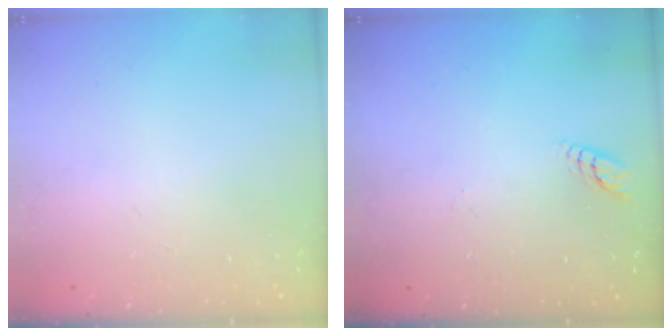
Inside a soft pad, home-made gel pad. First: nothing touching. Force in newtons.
{"total": 4.0, "press": 4.0, "slide": 0.4}